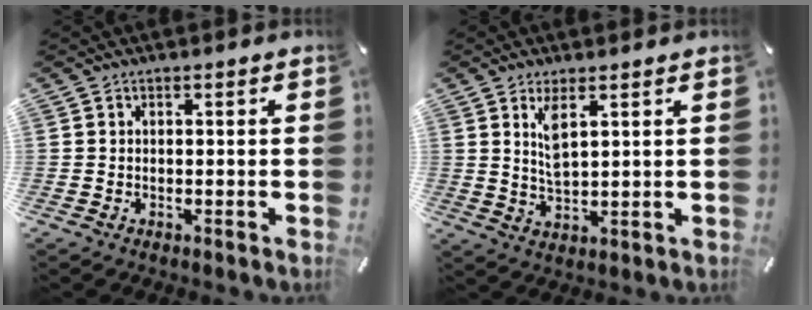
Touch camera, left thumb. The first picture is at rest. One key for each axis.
{"total": 5.4, "fx": 2.6, "fy": 1.9, "fz": 4.4, "tx": -0.086, "ty": -0.003, "tz": 0.045}